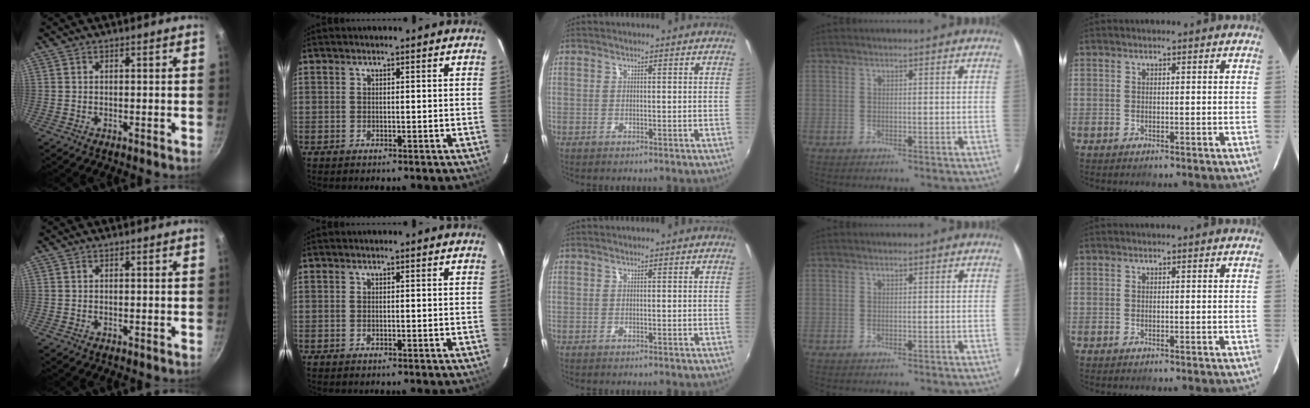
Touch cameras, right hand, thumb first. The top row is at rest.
{}